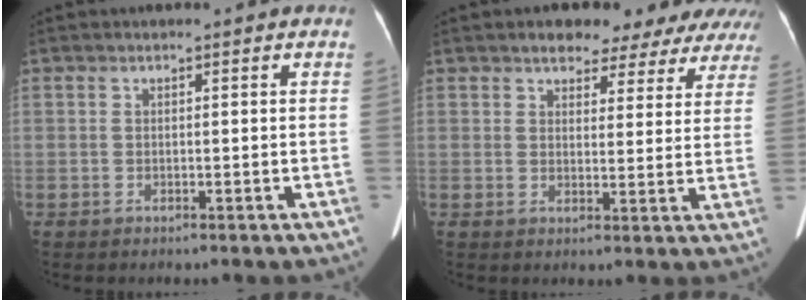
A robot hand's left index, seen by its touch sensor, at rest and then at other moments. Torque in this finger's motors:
{"motor_torque": [0.96, -1.18, 0.17, 0.01]}